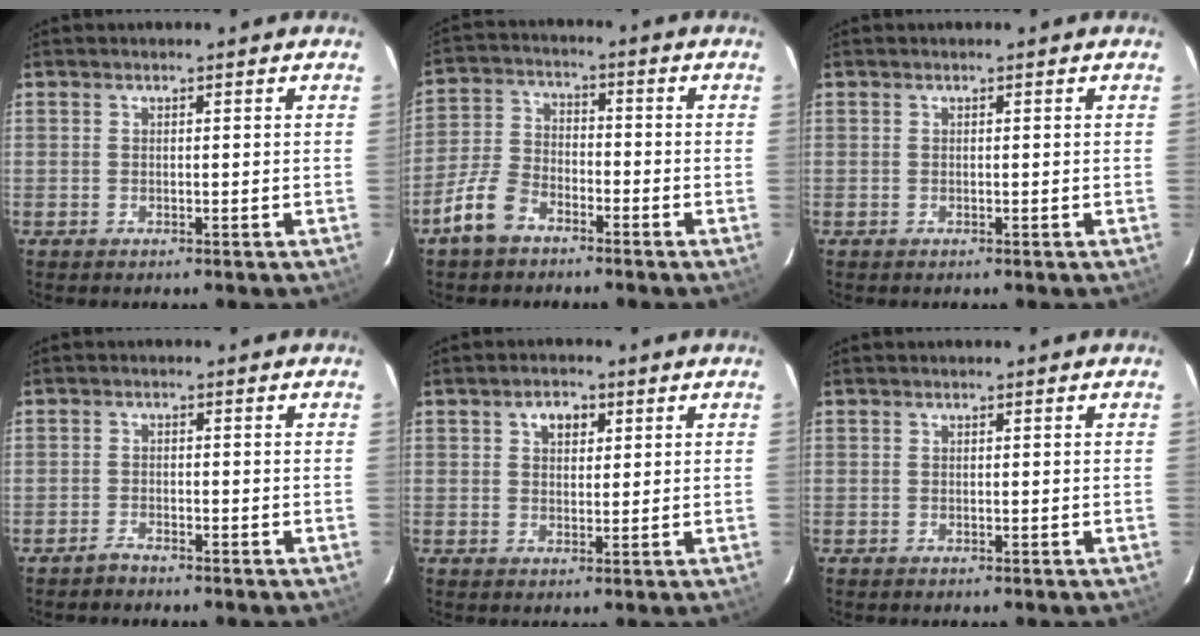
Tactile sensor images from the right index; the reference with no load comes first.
{"total": 8.2, "force": [-5.6, 4.5, 4.0], "torque": [-0.096, 0.011, -0.111]}
{"total": 0.0}
{"total": 1.6, "force": [-1.5, 0.3, 0.2], "torque": [-0.010, 0.001, -0.030]}
{"total": 3.6, "force": [1.5, 2.4, 2.1], "torque": [-0.030, 0.012, 0.026]}
{"total": 0.0}